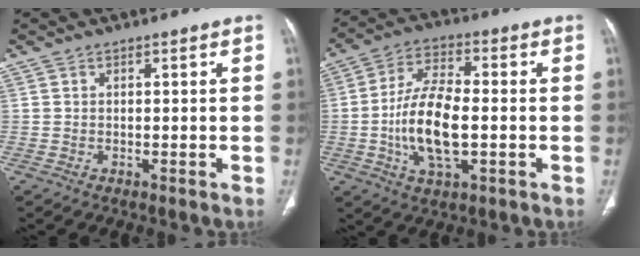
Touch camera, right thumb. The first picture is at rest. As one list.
[{"total": 13.3, "force": [-2.0, 5.7, 11.8], "torque": [-0.233, 0.009, -0.038]}]